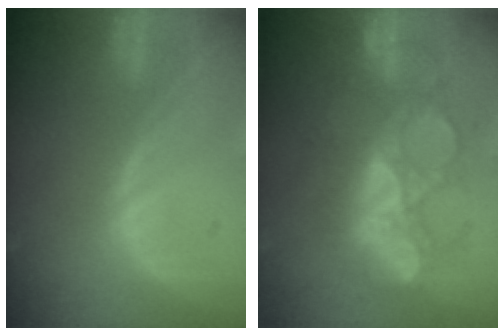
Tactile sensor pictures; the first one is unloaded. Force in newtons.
{"total": 9.1, "press": 8.9, "slide": 1.9}